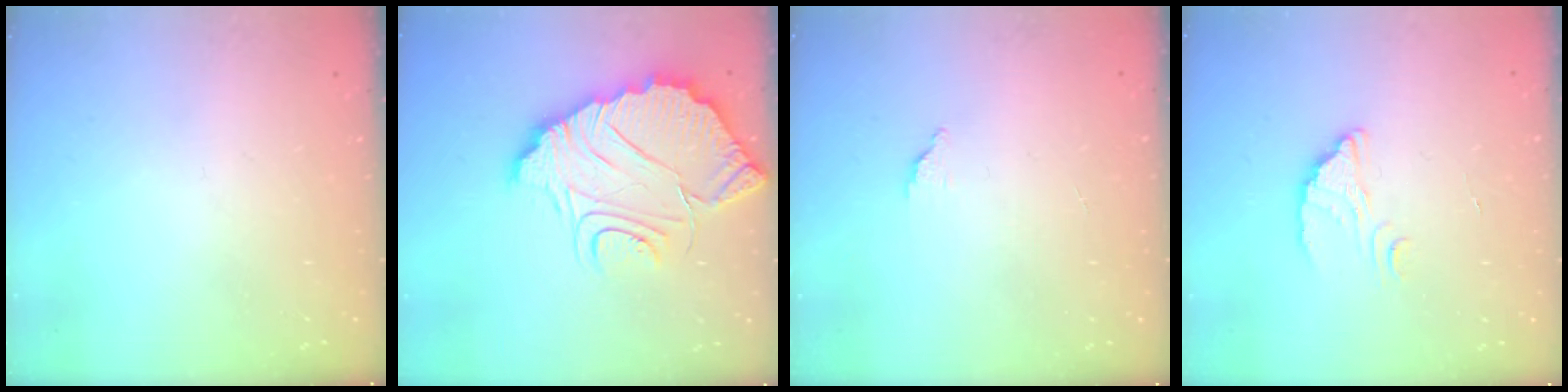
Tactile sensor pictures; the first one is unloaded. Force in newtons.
{"total": 14.0, "press": 14.0, "slide": 1.3}
{"total": 1.5, "press": 1.5, "slide": 0.1}
{"total": 2.4, "press": 2.4, "slide": 0.1}